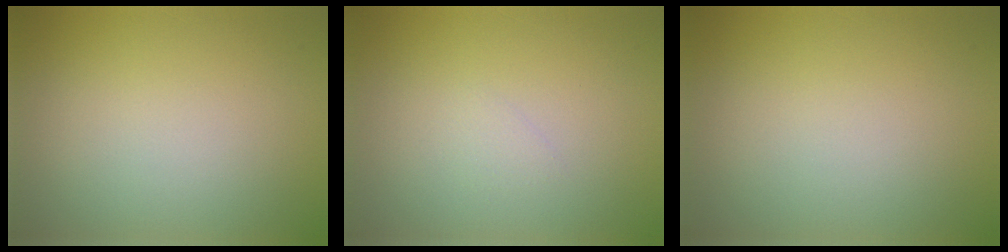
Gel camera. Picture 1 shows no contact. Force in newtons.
{"total": 0.6, "press": 0.6, "slide": 0.1}
{"total": 0.0}